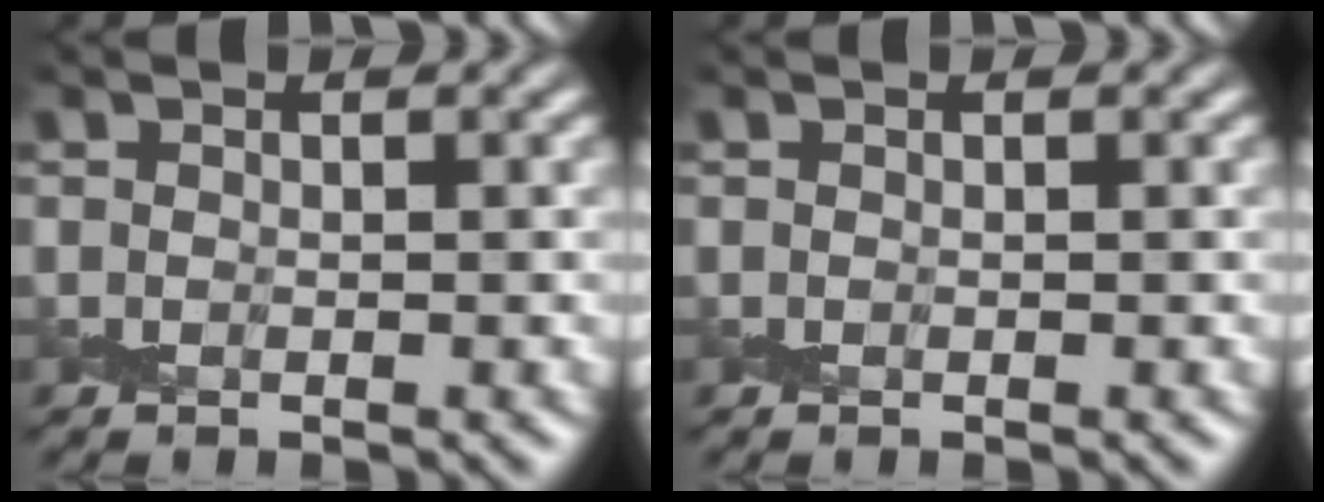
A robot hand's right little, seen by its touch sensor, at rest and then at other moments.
{"total": 0.0}